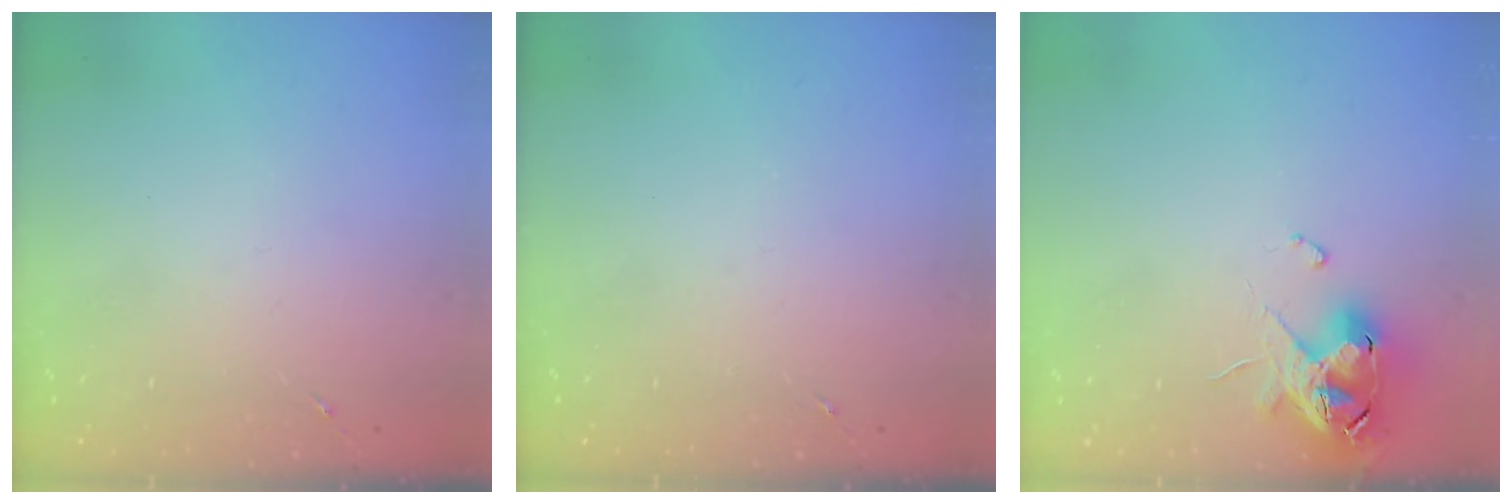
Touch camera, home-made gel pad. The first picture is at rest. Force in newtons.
{"total": 0.0}
{"total": 11.5, "press": 11.4, "slide": 1.5}